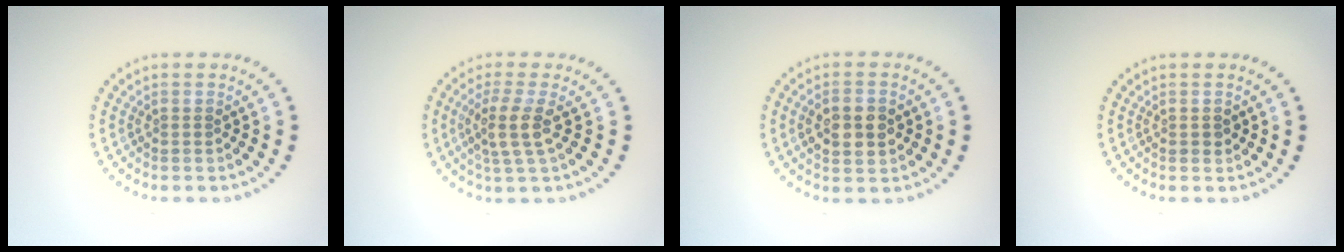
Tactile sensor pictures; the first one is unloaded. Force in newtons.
{"total": 2.9, "press": 2.4, "slide": 1.7}
{"total": 3.8, "press": 3.8, "slide": 0.1}
{"total": 0.8, "press": 0.8, "slide": 0.1}